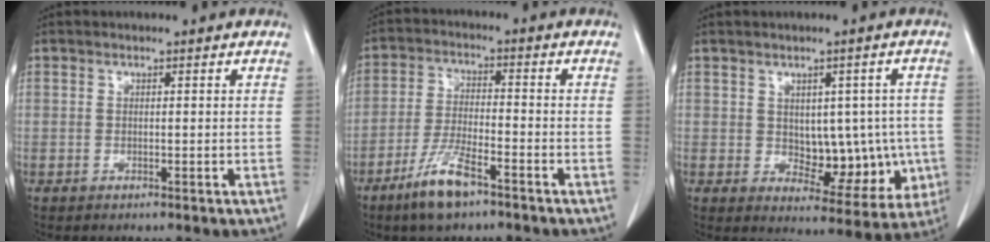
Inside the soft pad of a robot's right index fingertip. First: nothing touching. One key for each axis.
{"total": 7.7, "fx": -5.1, "fy": 1.5, "fz": 5.5, "tx": -0.113, "ty": -0.010, "tz": -0.095}
{"total": 10.0, "fx": -0.6, "fy": 5.9, "fz": 8.0, "tx": -0.082, "ty": 0.015, "tz": 0.012}